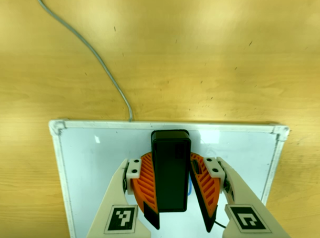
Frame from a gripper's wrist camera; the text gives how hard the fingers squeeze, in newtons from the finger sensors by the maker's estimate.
{"total": 10.4, "left": 11.5, "right": 9.2}